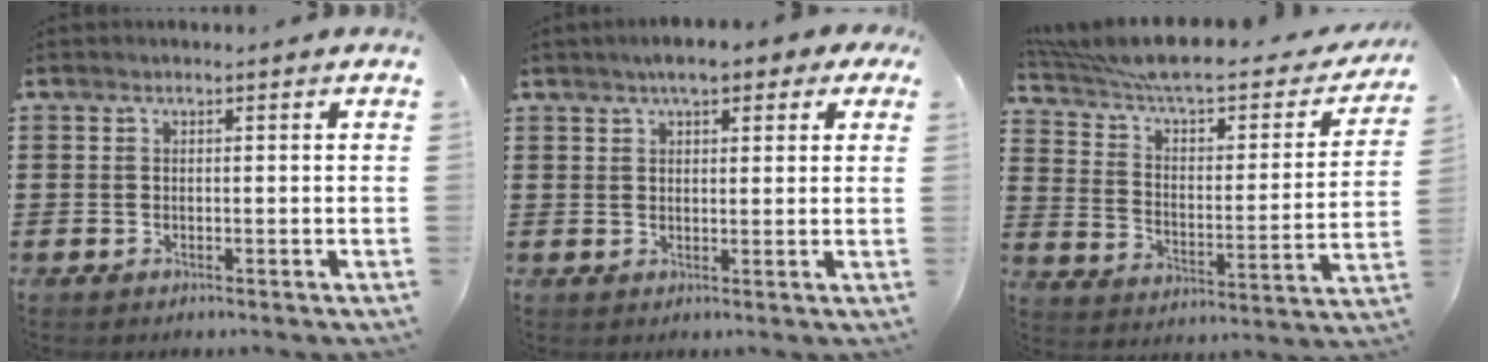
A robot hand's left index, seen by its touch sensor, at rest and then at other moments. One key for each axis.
{"total": 4.6, "fx": 3.2, "fy": 1.6, "fz": 2.9, "tx": -0.057, "ty": 0.006, "tz": 0.054}
{"total": 7.4, "fx": 6.1, "fy": 1.4, "fz": 4.0, "tx": -0.106, "ty": -0.051, "tz": 0.102}